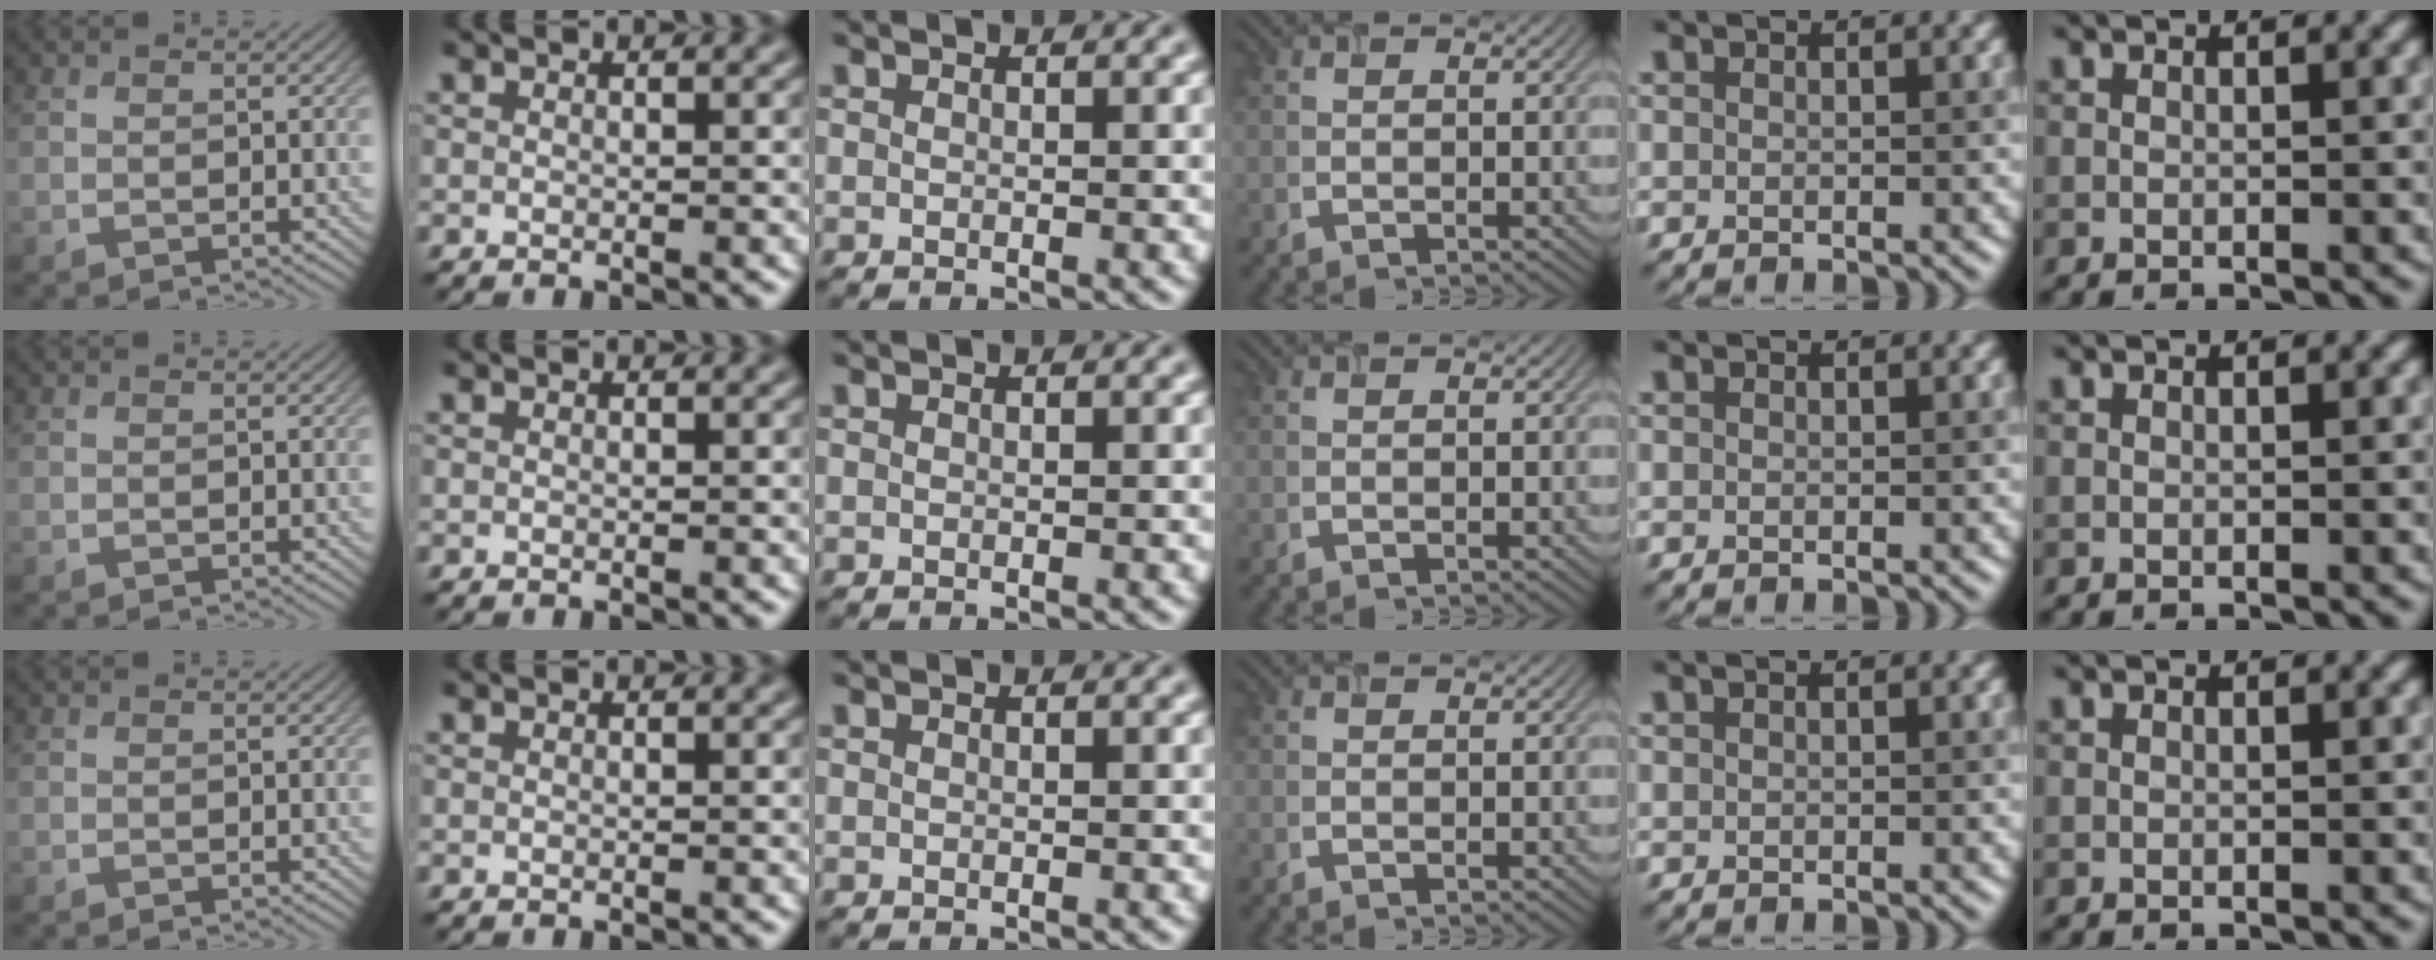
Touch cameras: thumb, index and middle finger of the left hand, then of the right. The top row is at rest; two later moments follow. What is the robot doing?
{"motion": "insert", "object": "airpods case & airpods"}